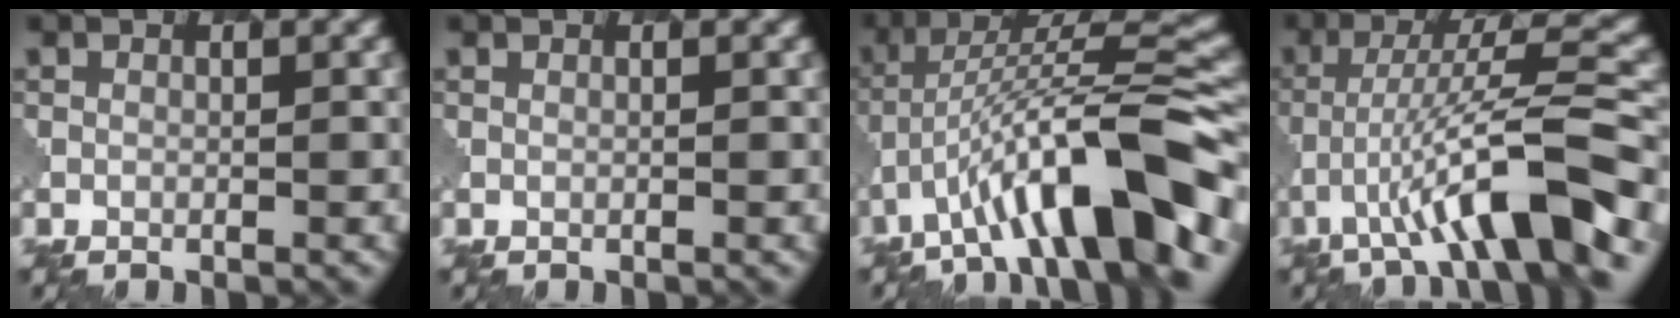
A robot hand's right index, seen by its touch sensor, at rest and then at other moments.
{"total": 0.6, "force": [0.5, 0.1, 0.3], "torque": [0.000, -0.001, 0.005]}
{"total": 10.7, "force": [-5.1, 2.6, 9.1], "torque": [-0.142, 0.024, -0.082]}
{"total": 8.7, "force": [-4.2, 1.2, 7.6], "torque": [-0.121, 0.021, -0.064]}